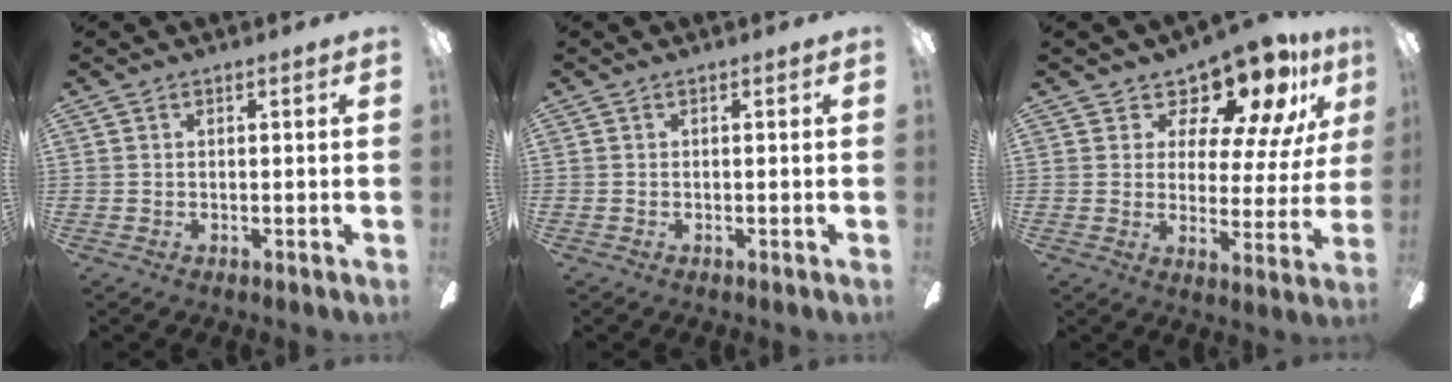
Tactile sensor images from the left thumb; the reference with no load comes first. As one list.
[{"total": 0.0}, {"total": 13.4, "force": [10.3, 5.6, 6.4], "torque": [-0.104, -0.078, 0.181]}]